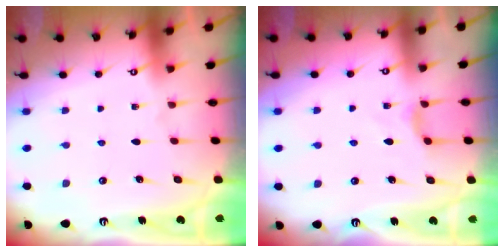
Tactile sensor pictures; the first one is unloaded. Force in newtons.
{"total": 3.5, "press": 3.4, "slide": 0.5}